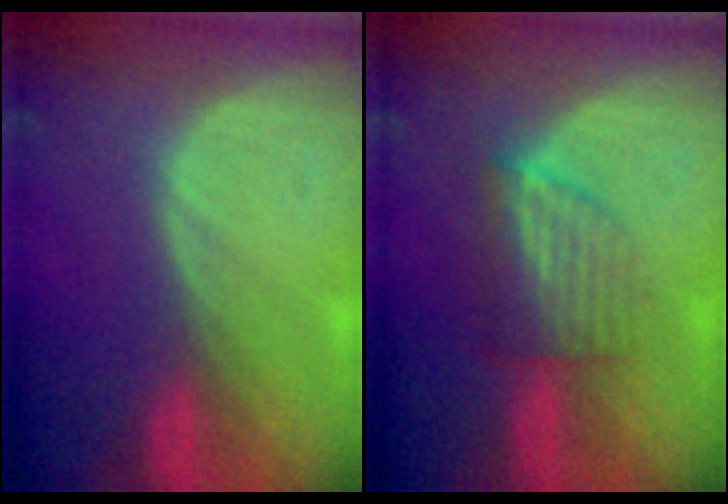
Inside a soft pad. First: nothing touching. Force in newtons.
{"total": 6.1, "press": 5.5, "slide": 2.8}